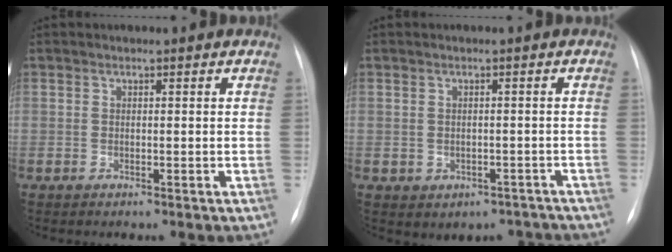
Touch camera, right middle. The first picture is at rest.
{"total": 5.1, "force": [-3.6, 3.4, 1.1], "torque": [-0.005, 0.022, -0.035]}